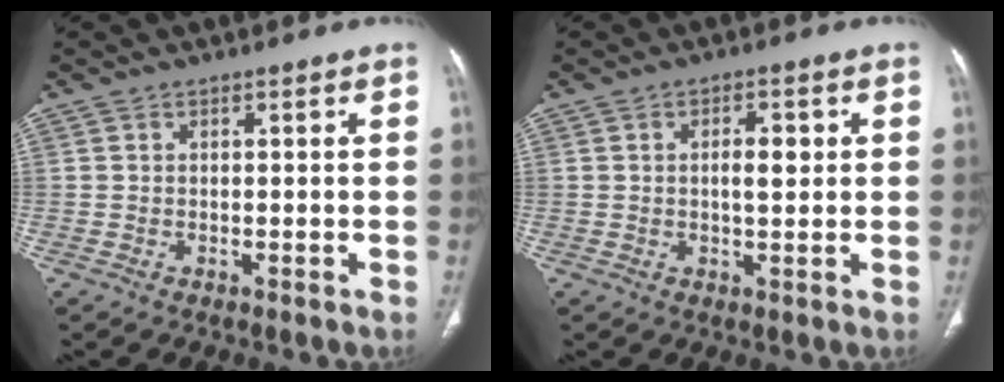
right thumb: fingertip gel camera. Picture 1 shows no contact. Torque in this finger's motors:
{"motor_torque": [-0.18, -0.42, -0.25, 0.11, 0.06]}